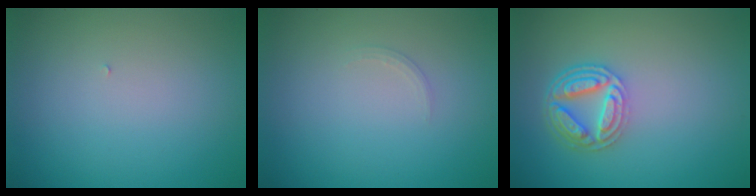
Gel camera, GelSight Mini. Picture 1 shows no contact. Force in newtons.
{"total": 0.7, "press": 0.7, "slide": 0.1}
{"total": 4.7, "press": 3.7, "slide": 3.0}